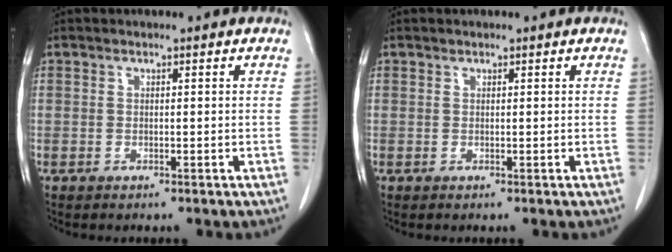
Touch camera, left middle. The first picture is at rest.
{"total": 0.0}